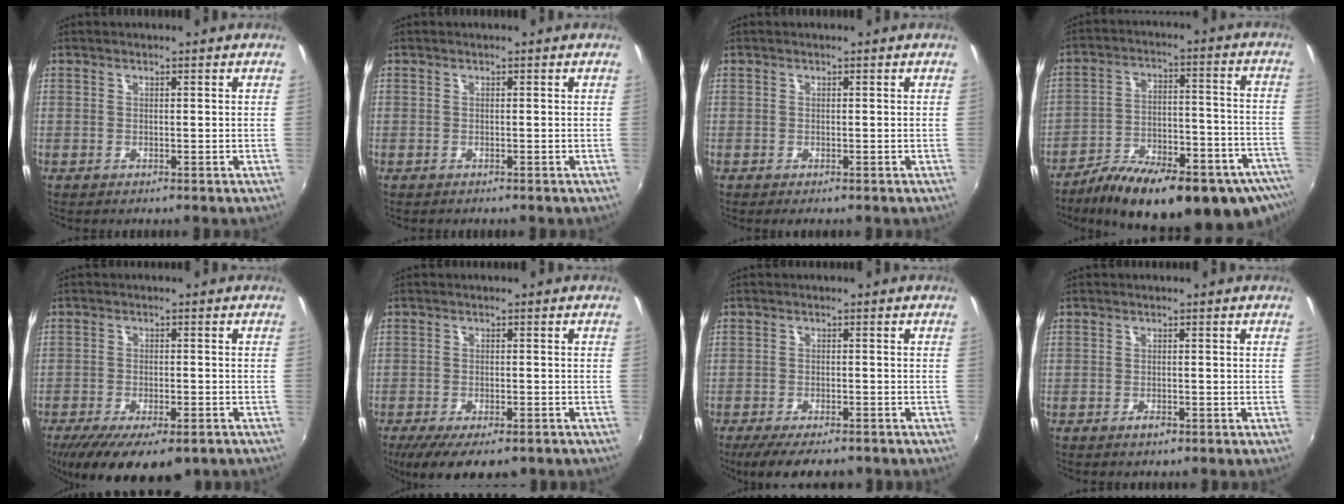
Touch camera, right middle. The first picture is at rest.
{"total": 0.6, "force": [-0.5, 0.3, 0.1], "torque": [-0.004, -0.002, -0.007]}
{"total": 0.9, "force": [-0.7, 0.5, 0.3], "torque": [-0.009, -0.006, -0.013]}
{"total": 26.7, "force": [-18.5, 8.1, 17.4], "torque": [-0.264, -0.040, -0.255]}
{"total": 15.0, "force": [-10.2, 5.5, 9.5], "torque": [-0.191, -0.050, -0.154]}
{"total": 10.8, "force": [-7.5, 4.0, 6.7], "torque": [-0.142, -0.038, -0.118]}
{"total": 9.5, "force": [-7.6, 2.7, 5.1], "torque": [-0.109, -0.029, -0.119]}
{"total": 1.4, "force": [-1.0, 0.7, 0.8], "torque": [-0.014, -0.001, -0.016]}